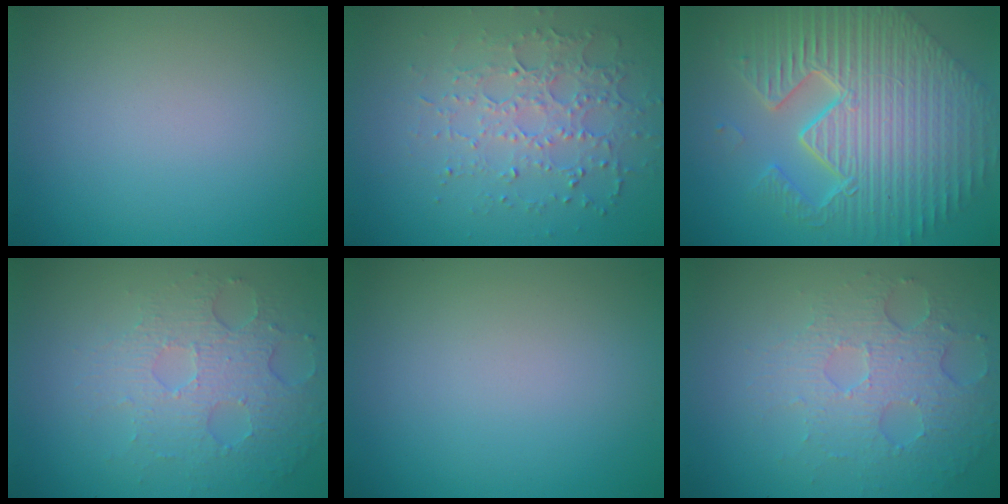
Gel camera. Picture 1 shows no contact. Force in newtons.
{"total": 3.4, "press": 3.2, "slide": 1.2}
{"total": 11.5, "press": 7.5, "slide": 8.6}
{"total": 5.0, "press": 3.4, "slide": 3.7}
{"total": 0.0}
{"total": 5.0, "press": 3.4, "slide": 3.7}